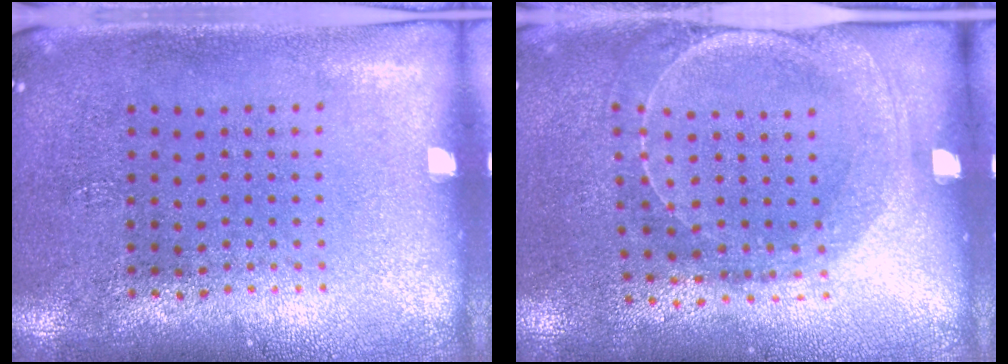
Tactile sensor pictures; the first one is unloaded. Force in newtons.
{"total": 1.6, "press": 1.5, "slide": 0.4}